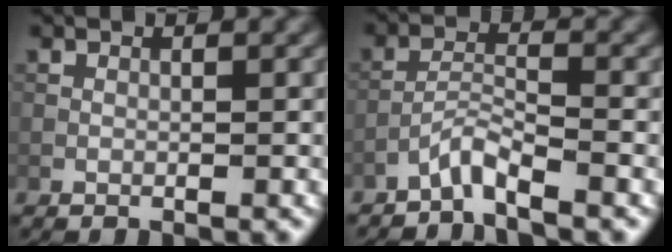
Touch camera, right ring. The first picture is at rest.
{"total": 2.6, "force": [-2.3, 0.0, 1.2], "torque": [-0.021, 0.009, -0.054]}